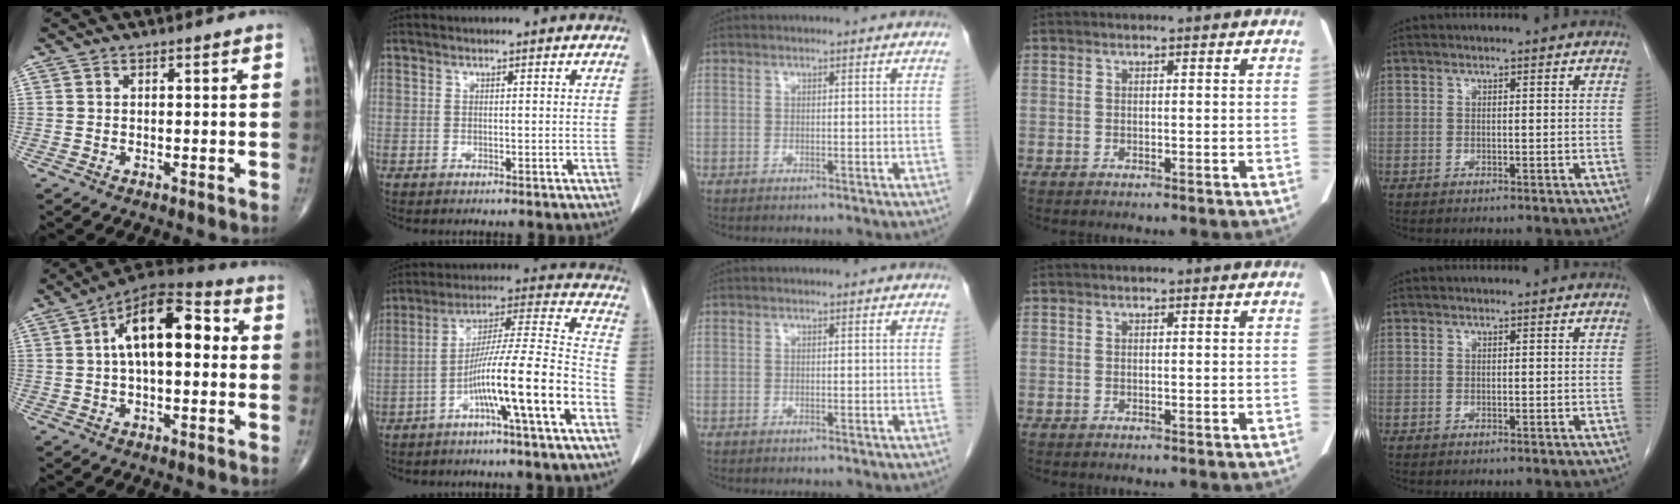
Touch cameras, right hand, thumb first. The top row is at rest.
{"thumb": {"total": 15.7, "force": [2.5, 7.6, 13.6], "torque": [-0.208, 0.035, 0.032]}, "index": {"total": 14.8, "force": [-6.7, -0.5, 13.1], "torque": [-0.222, 0.014, -0.114]}}